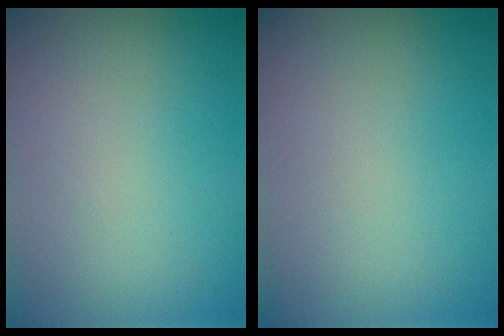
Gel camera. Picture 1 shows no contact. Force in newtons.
{"total": 0.0}